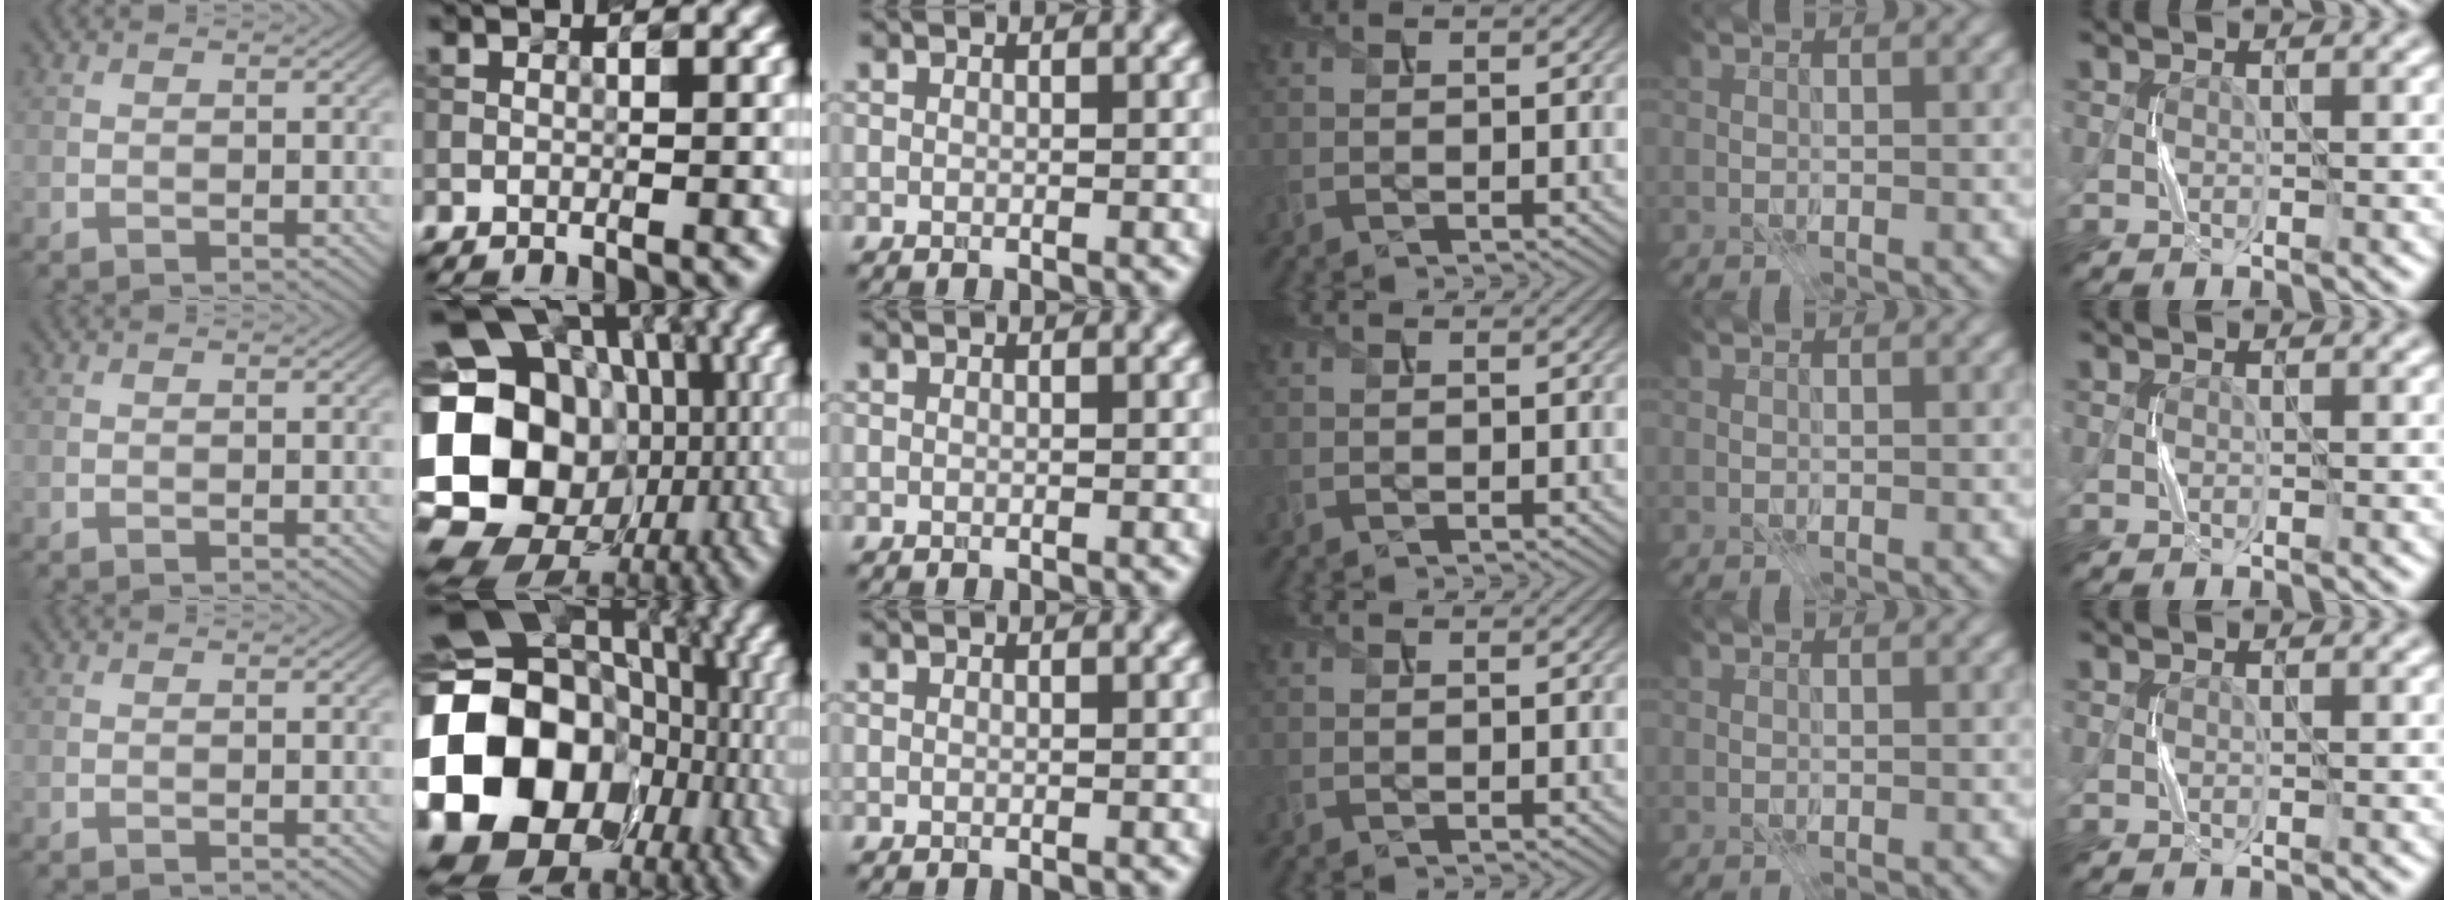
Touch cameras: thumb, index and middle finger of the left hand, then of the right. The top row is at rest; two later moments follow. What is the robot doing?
{"motion": "press", "object": "sticker"}